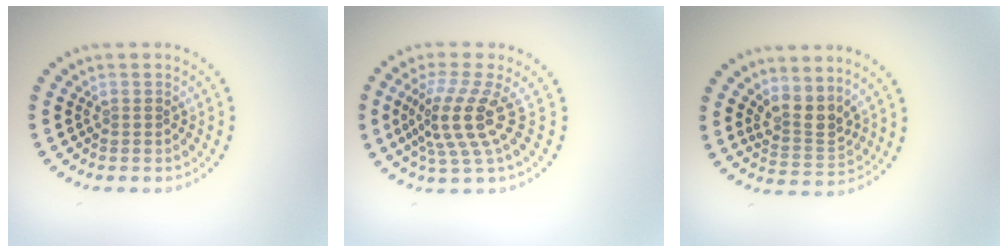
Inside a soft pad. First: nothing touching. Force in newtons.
{"total": 4.5, "press": 3.3, "slide": 3.1}
{"total": 2.9, "press": 2.3, "slide": 1.7}